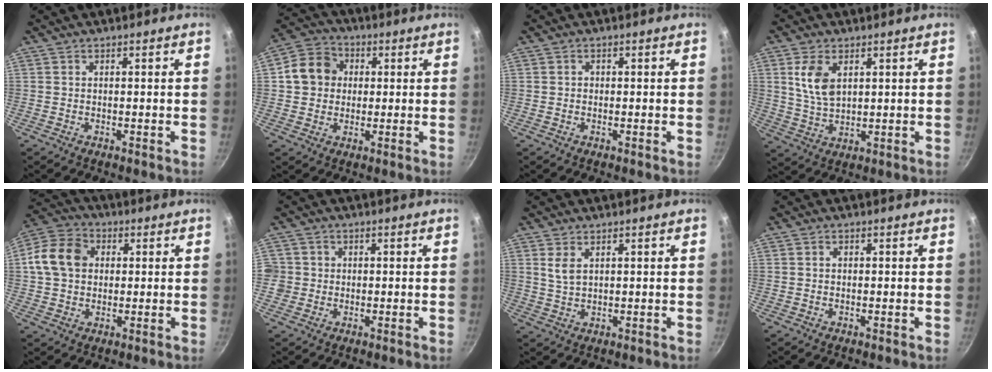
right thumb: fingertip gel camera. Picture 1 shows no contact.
{"total": 9.0, "force": [1.2, 7.9, 4.1], "torque": [-0.042, 0.014, 0.004]}
{"total": 0.5, "force": [-0.1, 0.5, 0.2], "torque": [-0.001, 0.003, -0.002]}
{"total": 7.4, "force": [2.5, 4.4, 5.4], "torque": [-0.098, -0.014, 0.052]}
{"total": 11.1, "force": [1.5, 8.9, 6.5], "torque": [-0.100, 0.018, 0.010]}
{"total": 3.6, "force": [-0.4, 3.5, 0.7], "torque": [0.005, 0.011, -0.010]}
{"total": 3.5, "force": [1.4, 1.9, 2.5], "torque": [-0.045, -0.008, 0.030]}
{"total": 0.8, "force": [0.1, 0.7, 0.4], "torque": [-0.006, 0.005, 0.000]}